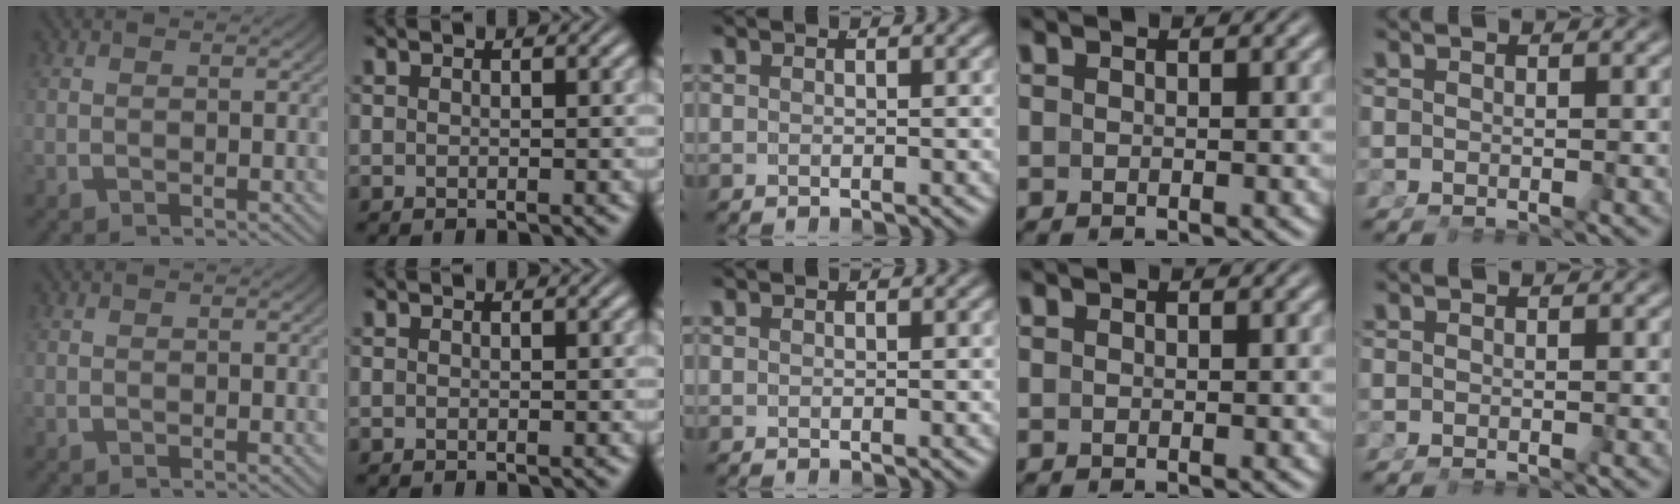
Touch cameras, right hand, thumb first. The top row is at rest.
{}